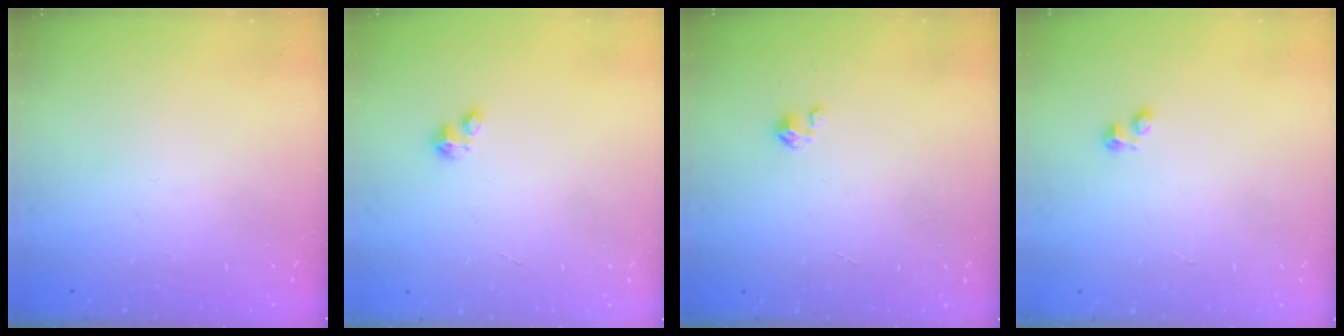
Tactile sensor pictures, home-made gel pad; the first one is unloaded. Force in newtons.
{"total": 0.9, "press": 0.9, "slide": 0.1}
{"total": 0.0}
{"total": 2.4, "press": 2.4, "slide": 0.4}